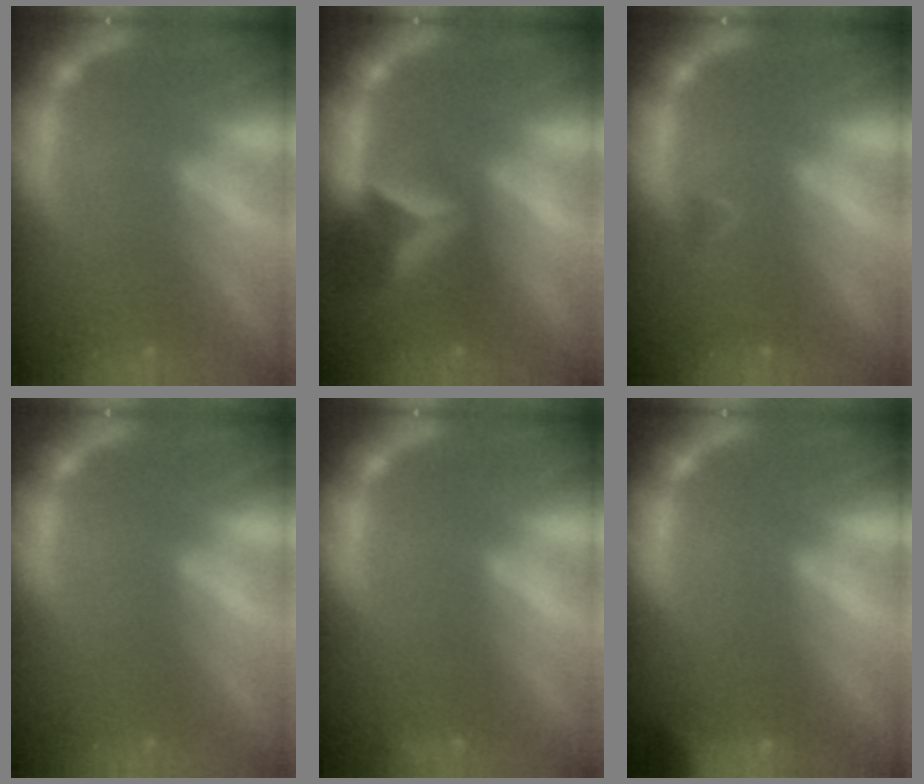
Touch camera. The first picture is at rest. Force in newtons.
{"total": 5.4}
{"total": 0.9}
{"total": 0.0}
{"total": 0.9}
{"total": 9.0}